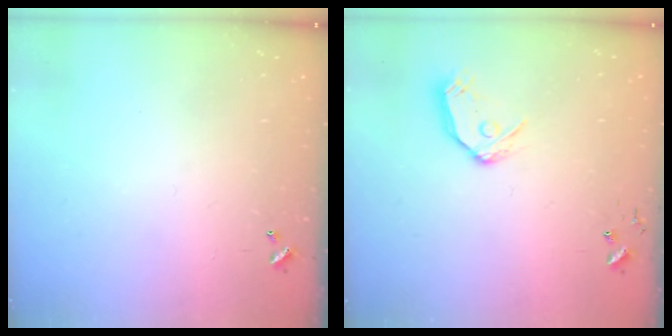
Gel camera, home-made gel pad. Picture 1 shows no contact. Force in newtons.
{"total": 9.6, "press": 9.6, "slide": 1.0}